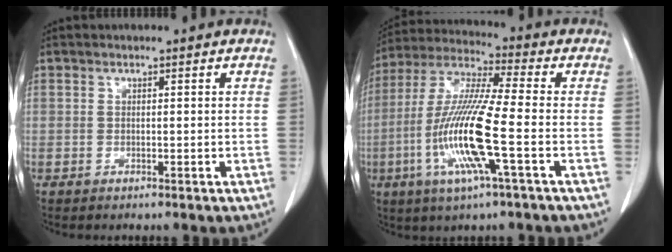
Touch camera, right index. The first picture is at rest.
{"total": 14.7, "force": [-3.9, 0.3, 14.1], "torque": [-0.298, -0.012, -0.084]}